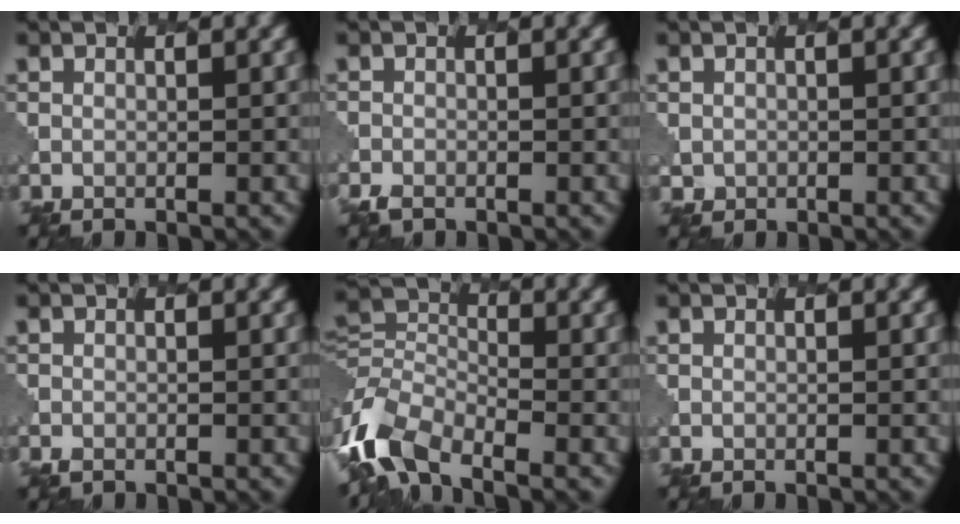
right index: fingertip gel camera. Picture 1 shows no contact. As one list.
[{"total": 1.4, "force": [-1.2, 0.6, 0.4], "torque": [-0.011, -0.007, -0.024]}, {"total": 0.7, "force": [0.2, 0.6, -0.3], "torque": [0.007, -0.007, 0.005]}, {"total": 0.8, "force": [-0.7, 0.3, 0.3], "torque": [-0.008, -0.005, -0.013]}, {"total": 6.7, "force": [-4.2, 3.5, 3.9], "torque": [-0.083, -0.004, -0.098]}, {"total": 0.0}]